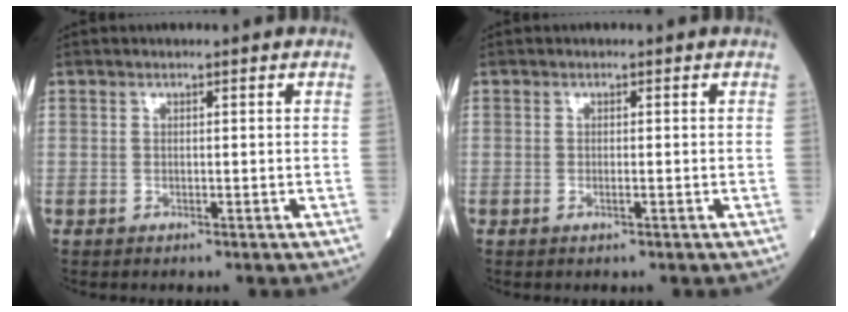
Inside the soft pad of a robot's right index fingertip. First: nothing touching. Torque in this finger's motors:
{"motor_torque": [-0.10, -0.05, -0.04, -0.01]}